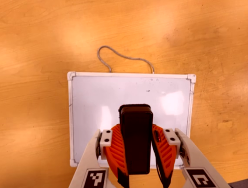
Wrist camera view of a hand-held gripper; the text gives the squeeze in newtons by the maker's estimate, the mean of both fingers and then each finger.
{"total": 8.3, "left": 6.9, "right": 9.7}